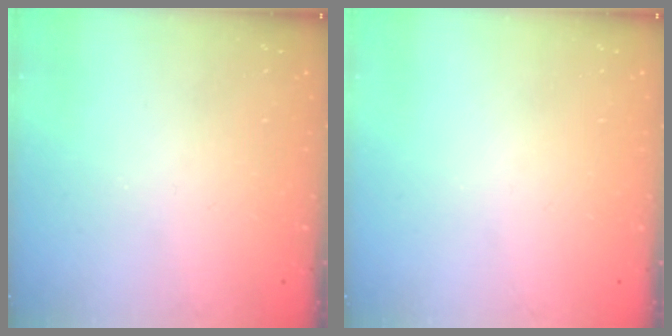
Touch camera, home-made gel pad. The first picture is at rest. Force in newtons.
{"total": 0.0}